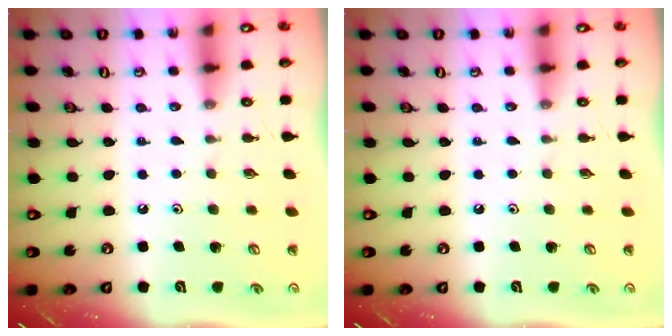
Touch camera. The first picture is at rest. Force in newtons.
{"total": 0.0}